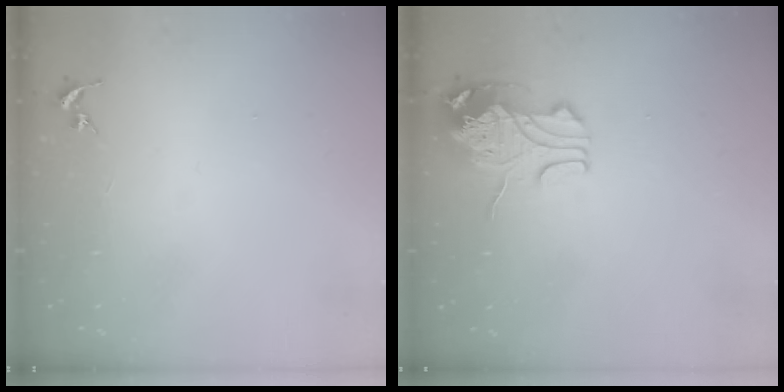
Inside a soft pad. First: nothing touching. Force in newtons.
{"total": 10.2, "press": 10.1, "slide": 1.3}